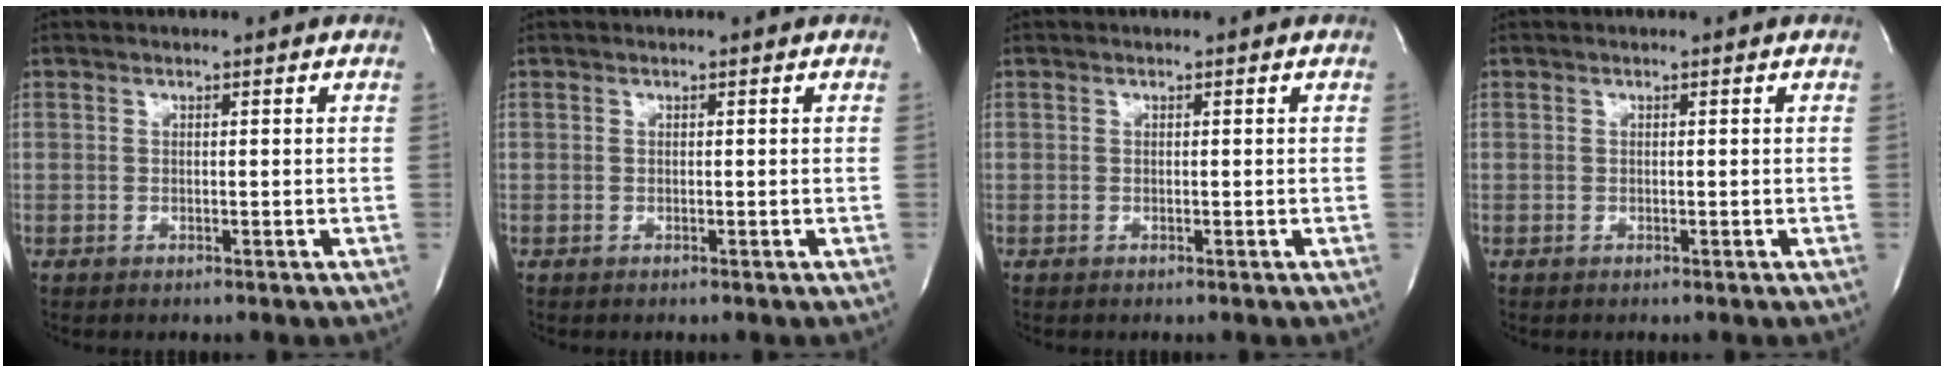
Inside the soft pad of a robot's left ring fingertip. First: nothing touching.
{"total": 0.0}
{"total": 0.0}
{"total": 0.0}